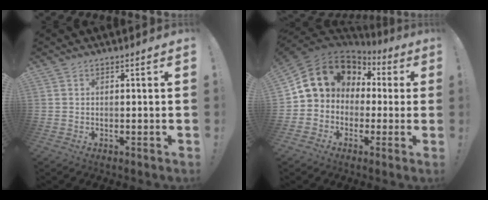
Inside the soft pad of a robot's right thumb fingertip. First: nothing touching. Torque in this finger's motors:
{"motor_torque": [1.15, 1.16, 1.09, -0.92, 0.13]}